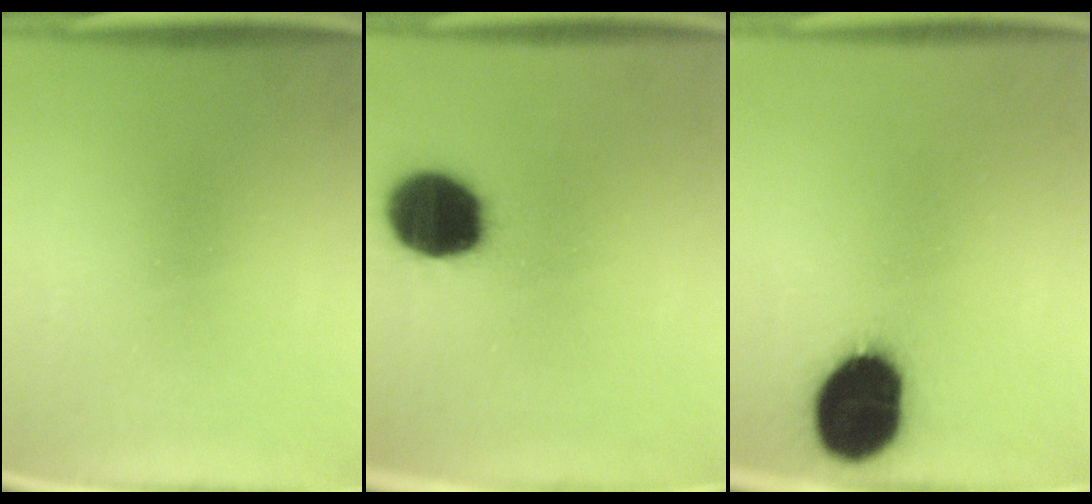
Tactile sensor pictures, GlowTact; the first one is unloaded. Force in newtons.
{"total": 18.1}
{"total": 19.4}